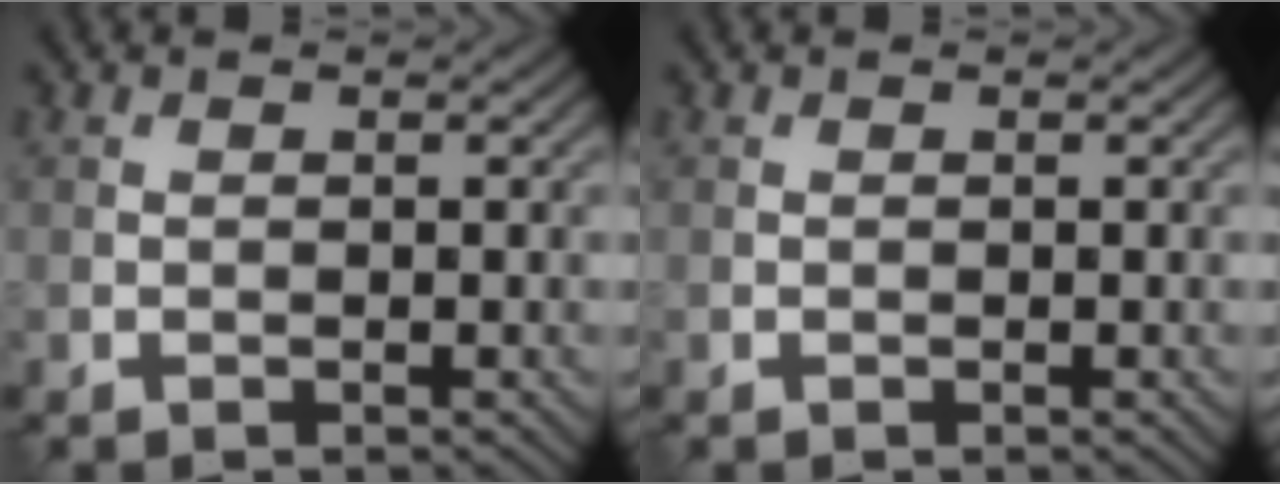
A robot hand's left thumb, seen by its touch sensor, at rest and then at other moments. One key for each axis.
{"total": 0.0}